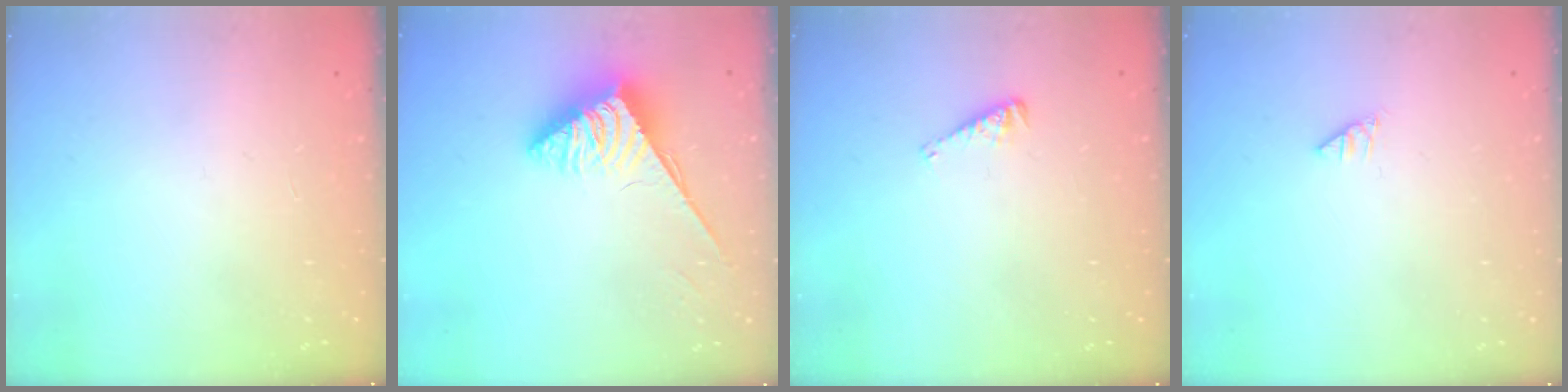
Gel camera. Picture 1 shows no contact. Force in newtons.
{"total": 3.8, "press": 3.8, "slide": 0.6}
{"total": 3.8, "press": 3.8, "slide": 0.5}
{"total": 0.0}